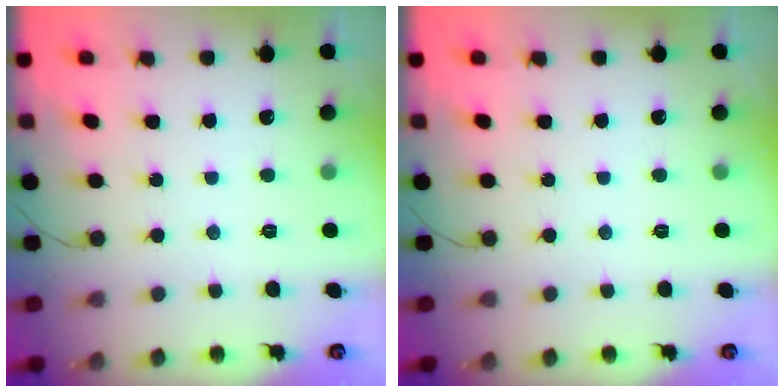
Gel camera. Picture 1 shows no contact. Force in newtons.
{"total": 0.0}